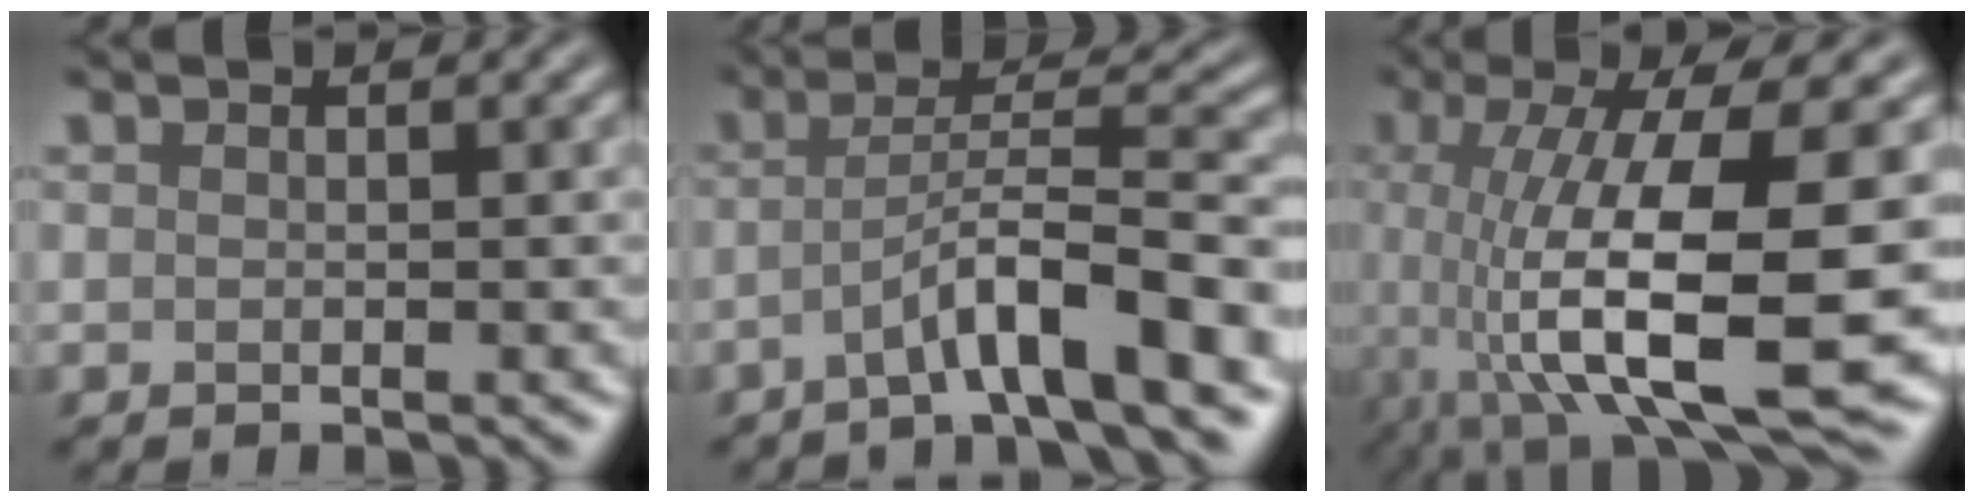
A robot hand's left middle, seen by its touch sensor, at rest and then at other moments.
{"total": 6.2, "force": [-3.0, 0.7, 5.3], "torque": [-0.090, 0.024, -0.052]}
{"total": 14.1, "force": [-2.6, 4.1, 13.2], "torque": [-0.209, -0.007, -0.032]}